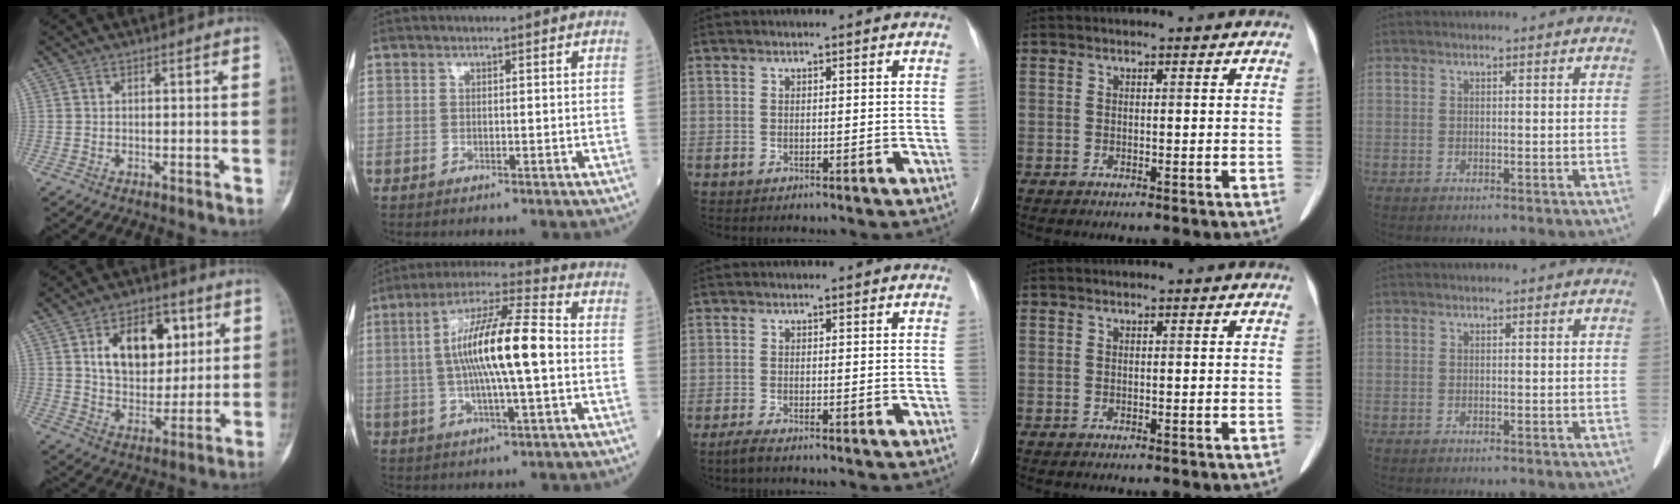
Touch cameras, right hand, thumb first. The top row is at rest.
{"thumb": {"total": 15.7, "force": [5.3, 10.1, 10.7], "torque": [-0.121, -0.016, 0.095]}, "index": {"total": 14.2, "force": [-0.2, 1.6, 14.2], "torque": [-0.257, 0.014, -0.010]}, "middle": {"total": 1.6, "force": [-1.2, 0.0, 1.0], "torque": [-0.035, -0.008, -0.026]}}